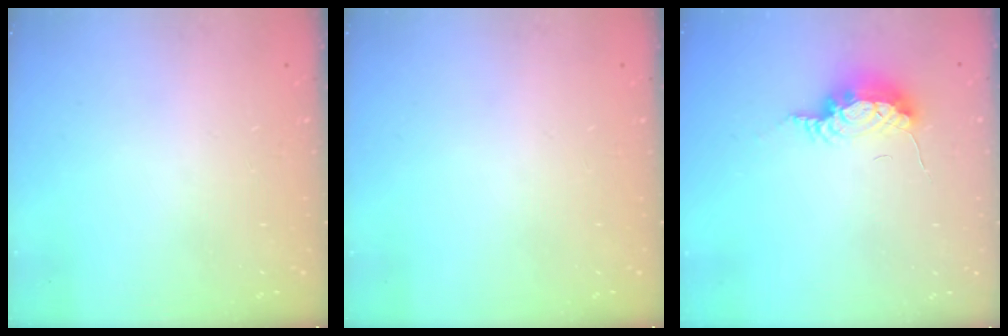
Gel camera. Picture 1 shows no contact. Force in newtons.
{"total": 0.0}
{"total": 12.0, "press": 9.0, "slide": 8.0}